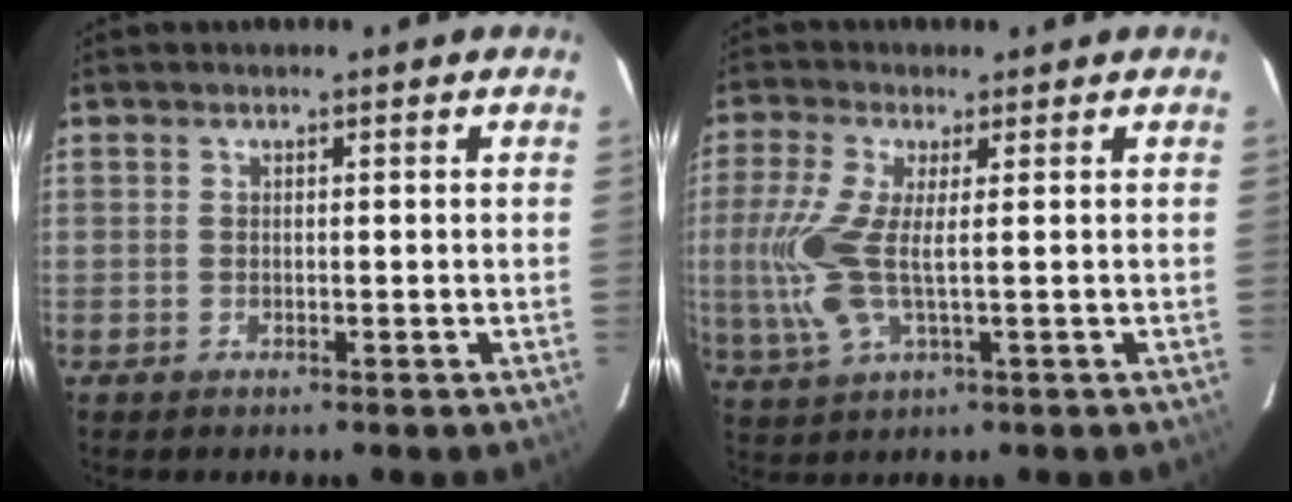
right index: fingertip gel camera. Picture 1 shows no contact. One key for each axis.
{"total": 9.4, "fx": 0.3, "fy": 2.6, "fz": 9.0, "tx": -0.209, "ty": -0.002, "tz": 0.006}